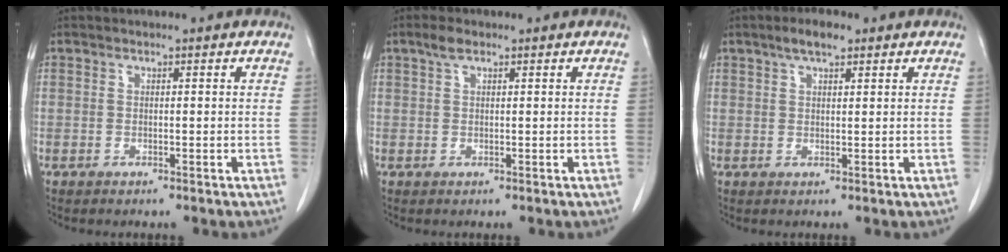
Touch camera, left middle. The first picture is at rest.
{"total": 1.7, "force": [1.1, 0.7, 1.2], "torque": [-0.026, 0.010, 0.021]}
{"total": 3.5, "force": [2.3, 1.1, 2.4], "torque": [-0.048, 0.009, 0.040]}